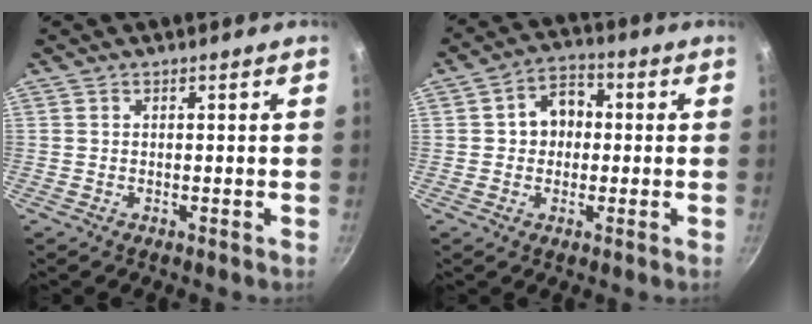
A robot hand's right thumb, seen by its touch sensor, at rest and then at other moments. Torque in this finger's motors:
{"motor_torque": [-0.79, 0.61, -0.17, 0.19, 0.11]}